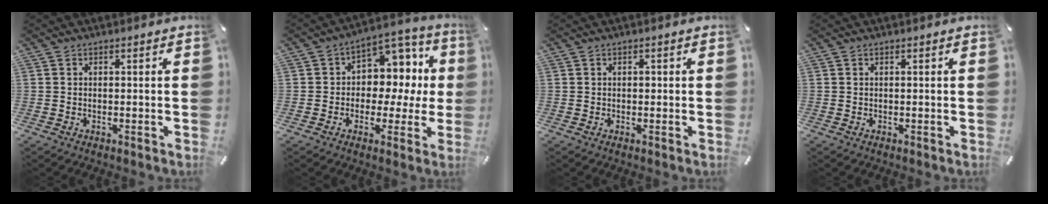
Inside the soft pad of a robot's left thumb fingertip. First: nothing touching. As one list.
[{"total": 9.5, "force": [0.3, 8.0, 5.0], "torque": [-0.057, -0.015, 0.008]}, {"total": 0.7, "force": [0.0, 0.6, 0.3], "torque": [-0.007, 0.002, -0.002]}, {"total": 0.0}]